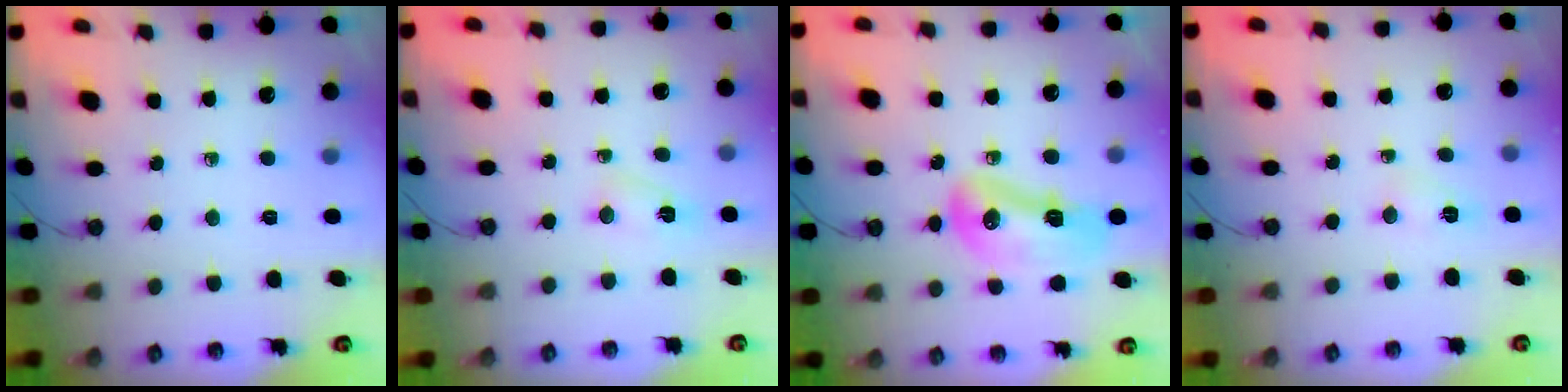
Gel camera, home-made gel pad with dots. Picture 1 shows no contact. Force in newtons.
{"total": 2.2, "press": 2.2, "slide": 0.5}
{"total": 12.2, "press": 12.1, "slide": 1.3}
{"total": 2.7, "press": 2.4, "slide": 1.1}